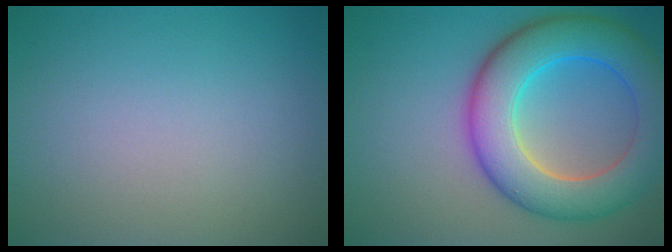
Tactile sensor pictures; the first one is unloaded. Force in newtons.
{"total": 9.5, "press": 9.5, "slide": 0.2}